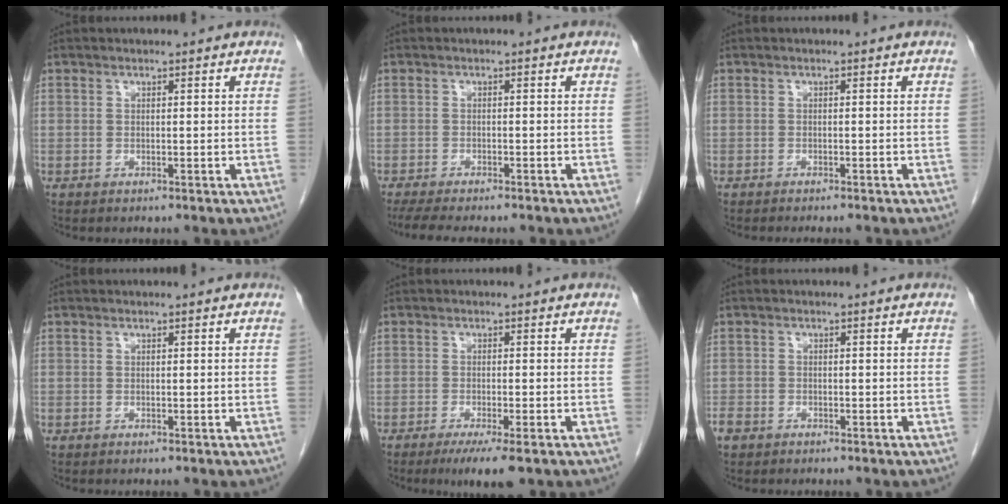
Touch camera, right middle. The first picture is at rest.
{"total": 8.0, "force": [-6.7, 1.3, 4.2], "torque": [-0.059, -0.012, -0.098]}
{"total": 3.2, "force": [-2.8, 0.5, 1.4], "torque": [-0.017, -0.005, -0.035]}
{"total": 0.0}
{"total": 4.9, "force": [-3.1, 0.5, 3.8], "torque": [-0.057, -0.014, -0.048]}
{"total": 2.0, "force": [-1.4, 1.2, 0.7], "torque": [-0.019, 0.001, -0.023]}